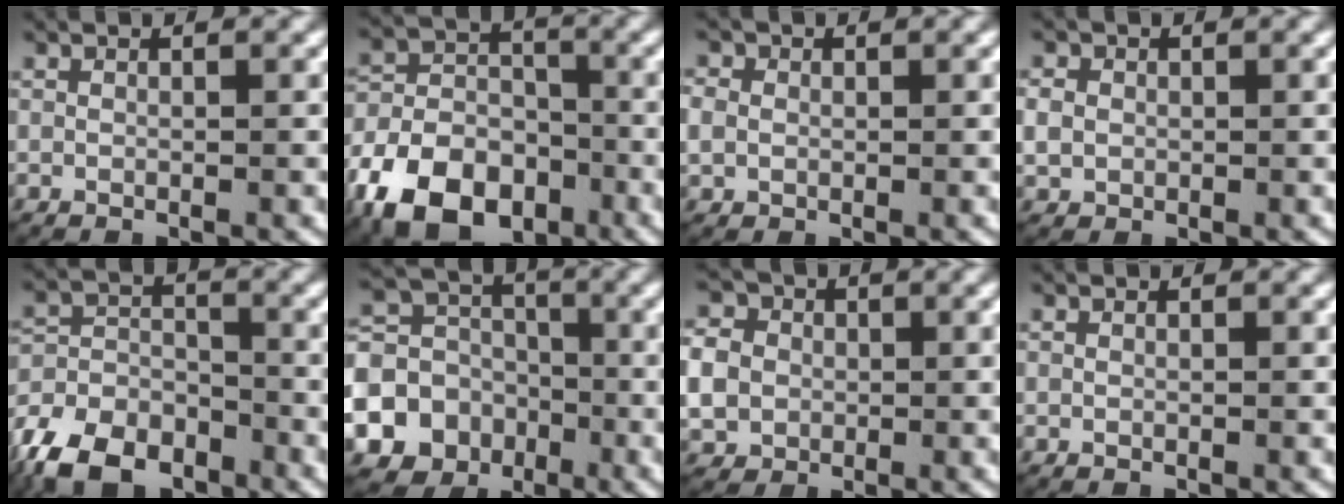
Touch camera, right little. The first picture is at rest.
{"total": 10.8, "force": [-5.8, 7.6, 5.0], "torque": [-0.101, -0.023, -0.100]}
{"total": 2.6, "force": [0.2, 2.4, 0.9], "torque": [-0.026, 0.007, -0.001]}
{"total": 2.7, "force": [0.2, 2.5, 1.0], "torque": [-0.031, 0.003, 0.001]}
{"total": 8.8, "force": [-5.0, 6.1, 3.9], "torque": [-0.091, -0.026, -0.083]}
{"total": 14.0, "force": [-4.2, 12.4, 5.1], "torque": [-0.113, -0.046, -0.075]}
{"total": 6.0, "force": [0.2, 5.5, 2.4], "torque": [-0.066, -0.004, -0.003]}
{"total": 0.0}